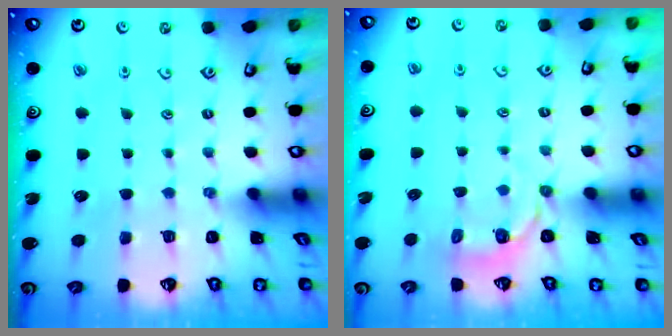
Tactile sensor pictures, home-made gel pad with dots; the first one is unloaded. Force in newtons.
{"total": 3.5, "press": 2.4, "slide": 2.6}